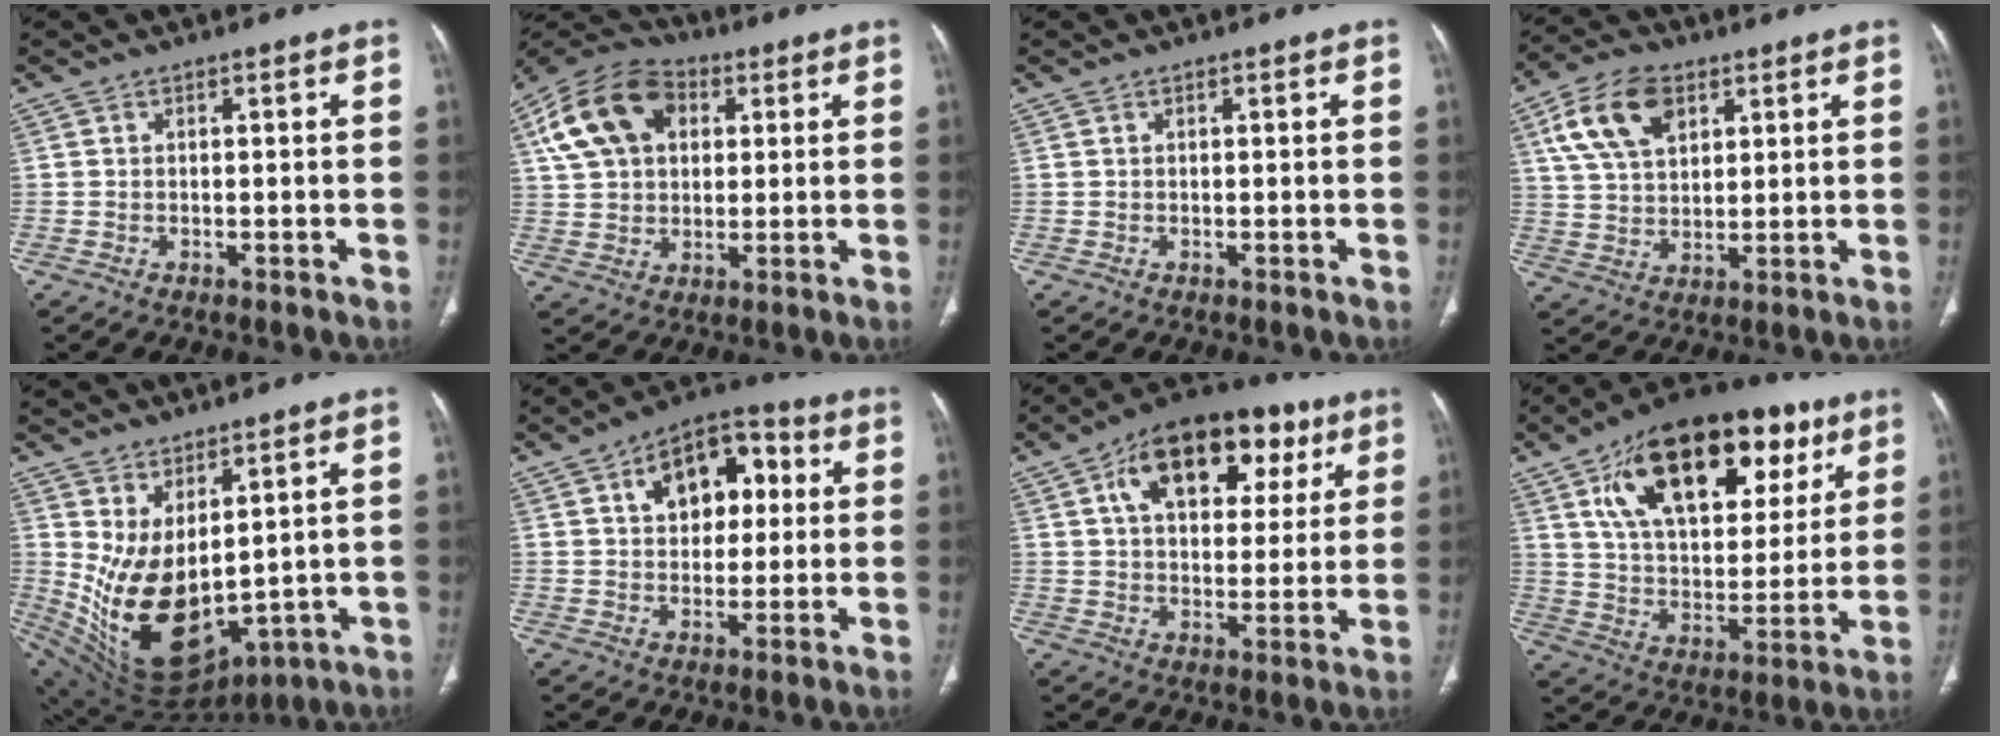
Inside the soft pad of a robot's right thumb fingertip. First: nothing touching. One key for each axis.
{"total": 16.0, "fx": 5.1, "fy": 11.2, "fz": 10.3, "tx": -0.179, "ty": 0.015, "tz": 0.085}
{"total": 0.0}
{"total": 12.2, "fx": 5.3, "fy": 7.4, "fz": 8.1, "tx": -0.139, "ty": -0.005, "tz": 0.101}
{"total": 15.8, "fx": 2.6, "fy": 8.5, "fz": 13.1, "tx": -0.224, "ty": -0.049, "tz": 0.088}
{"total": 13.0, "fx": 3.6, "fy": 8.2, "fz": 9.4, "tx": -0.098, "ty": 0.015, "tz": 0.049}
{"total": 20.1, "fx": 8.6, "fy": 11.8, "fz": 13.8, "tx": -0.168, "ty": 0.005, "tz": 0.131}
{"total": 27.4, "fx": 13.3, "fy": 14.7, "fz": 19.0, "tx": -0.265, "ty": -0.008, "tz": 0.217}